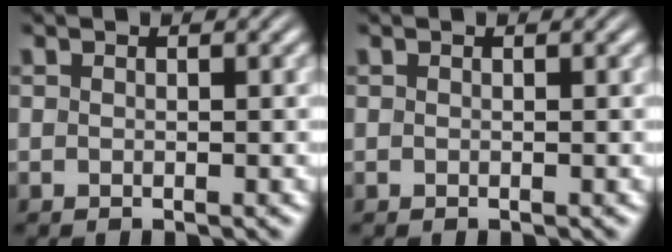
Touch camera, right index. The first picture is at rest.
{"total": 0.0}